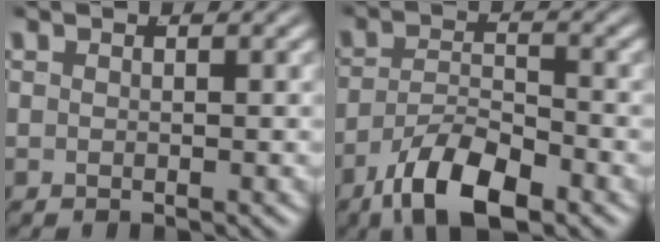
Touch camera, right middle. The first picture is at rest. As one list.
[{"total": 6.5, "force": [-4.1, 2.5, 4.5], "torque": [-0.062, -0.015, -0.063]}]